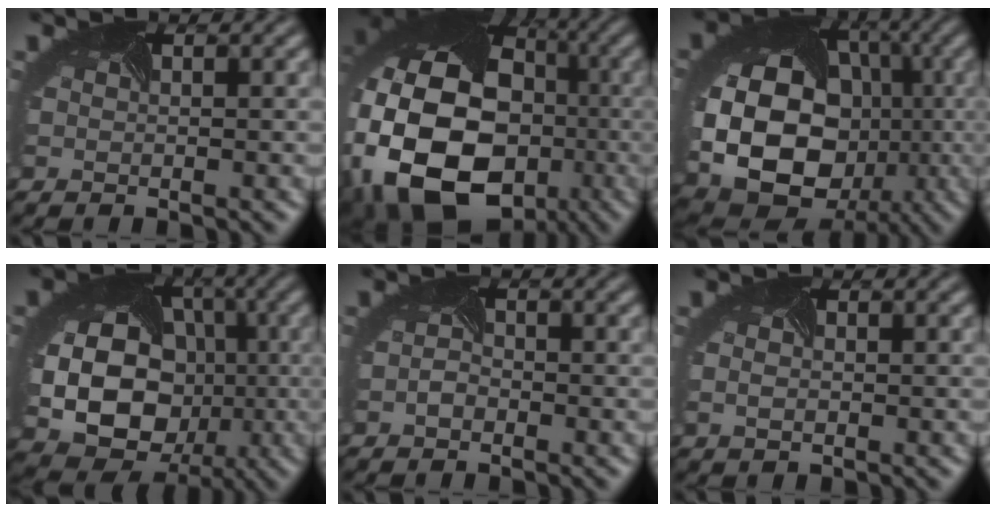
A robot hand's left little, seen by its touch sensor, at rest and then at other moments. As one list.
[{"total": 22.7, "force": [-5.0, 18.0, 12.9], "torque": [-0.256, -0.027, -0.126]}, {"total": 17.0, "force": [-2.1, 13.4, 10.2], "torque": [-0.187, -0.044, -0.037]}, {"total": 15.7, "force": [-1.2, 13.0, 8.9], "torque": [-0.175, -0.031, -0.023]}, {"total": 0.9, "force": [-0.7, 0.4, 0.4], "torque": [-0.016, -0.002, -0.015]}, {"total": 1.0, "force": [-0.1, 0.6, 0.8], "torque": [-0.020, -0.001, 0.003]}]